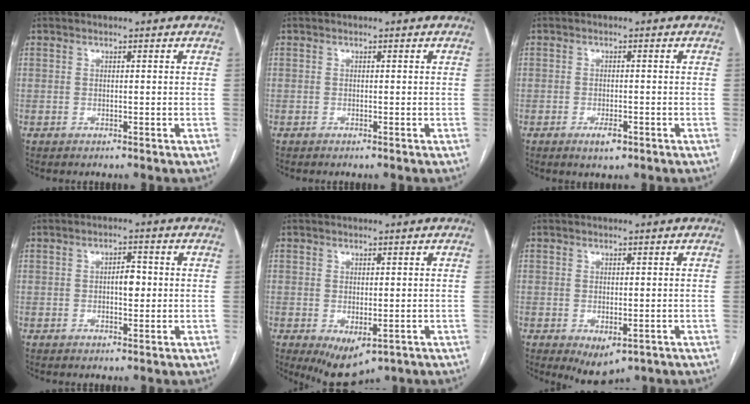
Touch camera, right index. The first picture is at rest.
{"total": 0.0}
{"total": 2.5, "force": [-1.4, 0.9, 1.9], "torque": [-0.032, 0.001, -0.018]}
{"total": 2.9, "force": [0.0, 1.3, 2.6], "torque": [-0.040, 0.006, 0.001]}
{"total": 5.9, "force": [-2.4, 2.8, 4.5], "torque": [-0.066, -0.015, -0.021]}
{"total": 4.2, "force": [-1.8, 2.1, 3.1], "torque": [-0.041, -0.008, -0.011]}